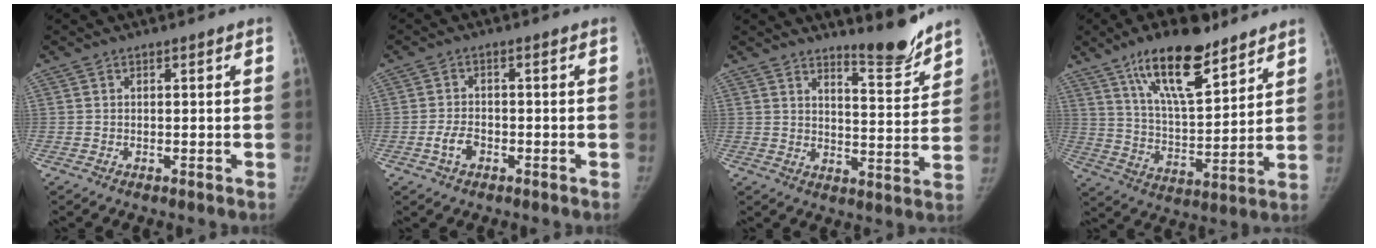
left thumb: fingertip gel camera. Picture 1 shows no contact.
{"total": 3.5, "force": [-1.5, 2.1, 2.3], "torque": [-0.044, 0.013, -0.027]}
{"total": 8.3, "force": [7.4, 1.0, 3.5], "torque": [-0.032, -0.070, 0.117]}
{"total": 16.8, "force": [11.0, 5.9, 11.3], "torque": [-0.165, -0.057, 0.196]}